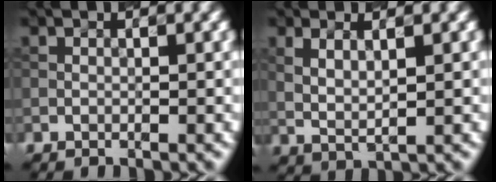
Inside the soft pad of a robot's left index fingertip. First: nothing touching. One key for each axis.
{"total": 2.3, "fx": 1.0, "fy": 0.7, "fz": 2.0, "tx": -0.044, "ty": -0.001, "tz": 0.024}